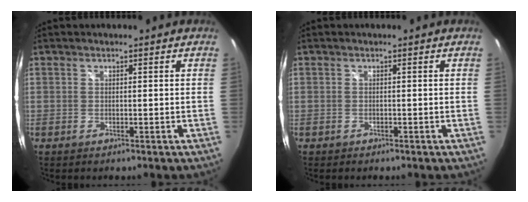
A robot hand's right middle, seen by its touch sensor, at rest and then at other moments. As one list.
[{"total": 0.6, "force": [-0.5, 0.4, 0.1], "torque": [-0.003, 0.002, -0.006]}]